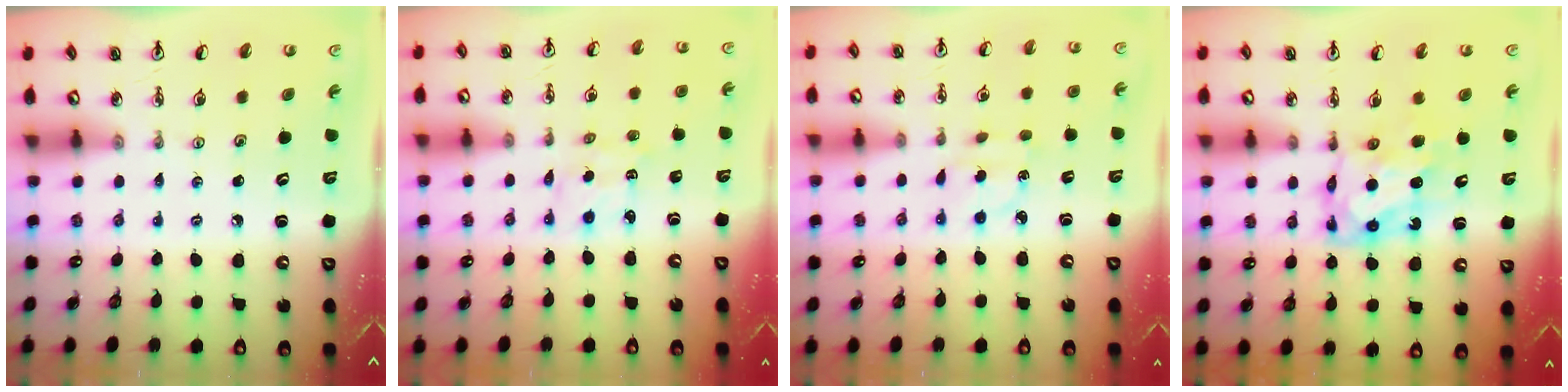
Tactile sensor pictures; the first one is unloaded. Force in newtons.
{"total": 2.8, "press": 2.8, "slide": 0.4}
{"total": 3.1, "press": 3.1, "slide": 0.6}
{"total": 7.1, "press": 7.1, "slide": 0.3}